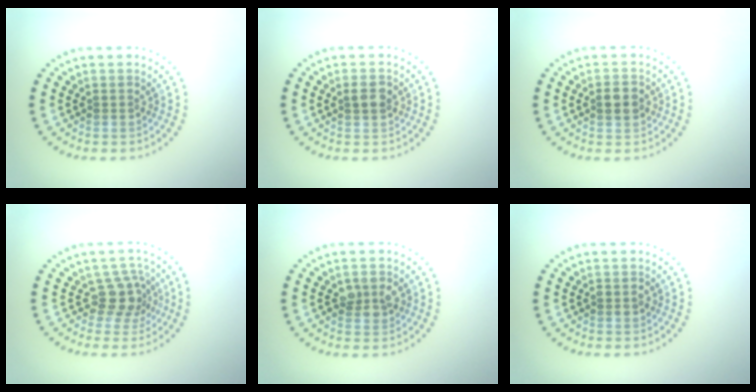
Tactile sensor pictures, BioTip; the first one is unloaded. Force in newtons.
{"total": 1.6, "press": 1.6, "slide": 0.3}
{"total": 2.7, "press": 2.7, "slide": 0.0}
{"total": 2.8, "press": 2.2, "slide": 1.8}
{"total": 2.4, "press": 2.4, "slide": 0.1}
{"total": 1.1, "press": 1.1, "slide": 0.1}